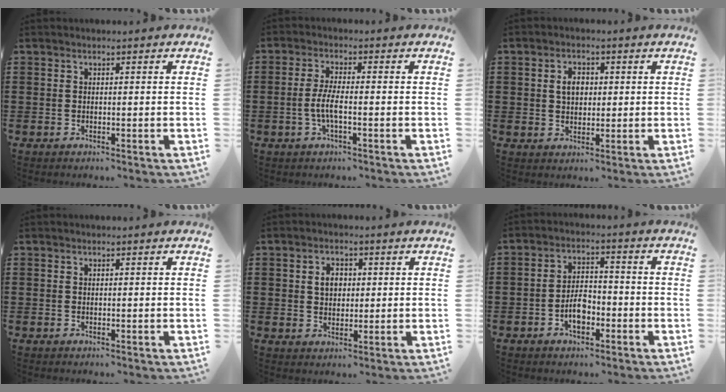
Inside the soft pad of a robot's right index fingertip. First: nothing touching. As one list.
[{"total": 4.1, "force": [-1.2, 0.8, 3.8], "torque": [-0.088, -0.005, -0.030]}, {"total": 3.2, "force": [0.4, 2.2, 2.3], "torque": [-0.051, 0.011, 0.006]}, {"total": 0.0}, {"total": 3.3, "force": [0.5, 2.5, 2.2], "torque": [-0.050, 0.012, 0.007]}, {"total": 5.0, "force": [-2.1, 2.7, 3.7], "torque": [-0.071, -0.001, -0.043]}]